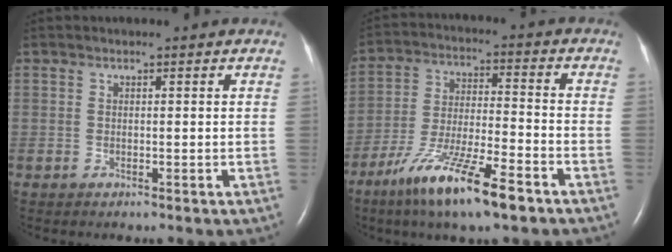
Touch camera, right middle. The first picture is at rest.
{"total": 13.9, "force": [-8.8, 1.7, 10.6], "torque": [-0.207, -0.031, -0.158]}